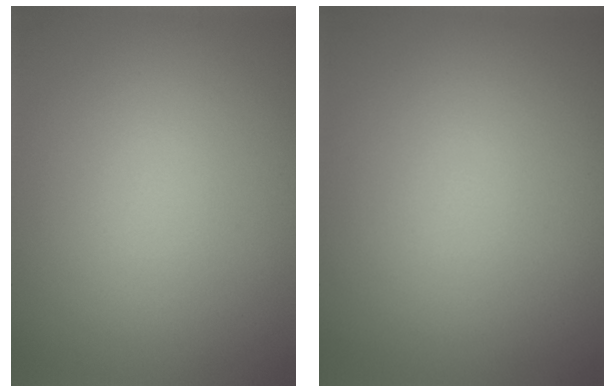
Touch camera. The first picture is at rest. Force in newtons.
{"total": 0.0}